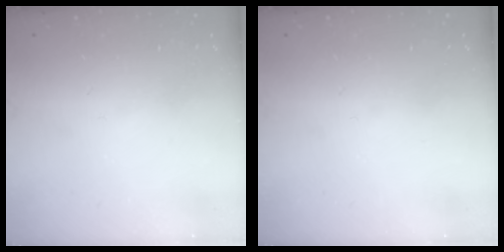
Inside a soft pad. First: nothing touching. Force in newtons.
{"total": 0.0}